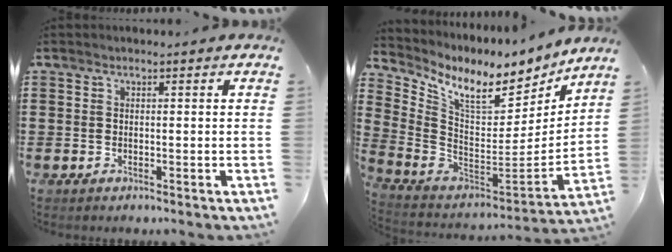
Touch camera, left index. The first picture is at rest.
{"total": 8.4, "force": [6.4, 3.1, 4.6], "torque": [-0.116, -0.048, 0.108]}